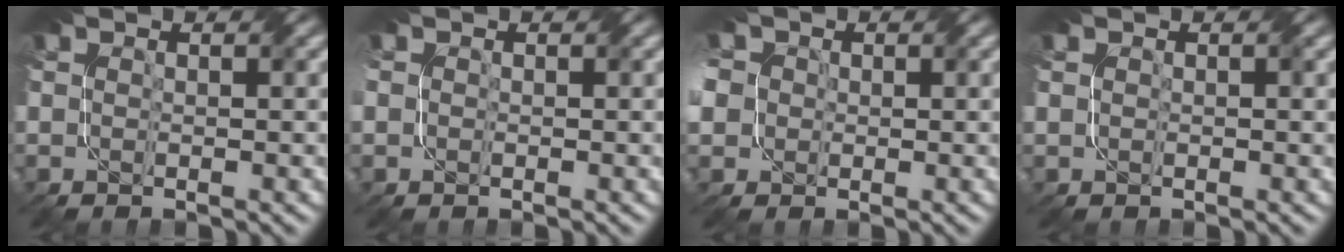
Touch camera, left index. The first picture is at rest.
{"total": 0.7, "force": [0.3, 0.7, -0.2], "torque": [0.005, 0.001, 0.000]}
{"total": 6.8, "force": [0.8, 6.1, 2.9], "torque": [-0.075, 0.031, -0.029]}
{"total": 0.7, "force": [0.4, 0.5, -0.3], "torque": [0.007, 0.003, 0.006]}